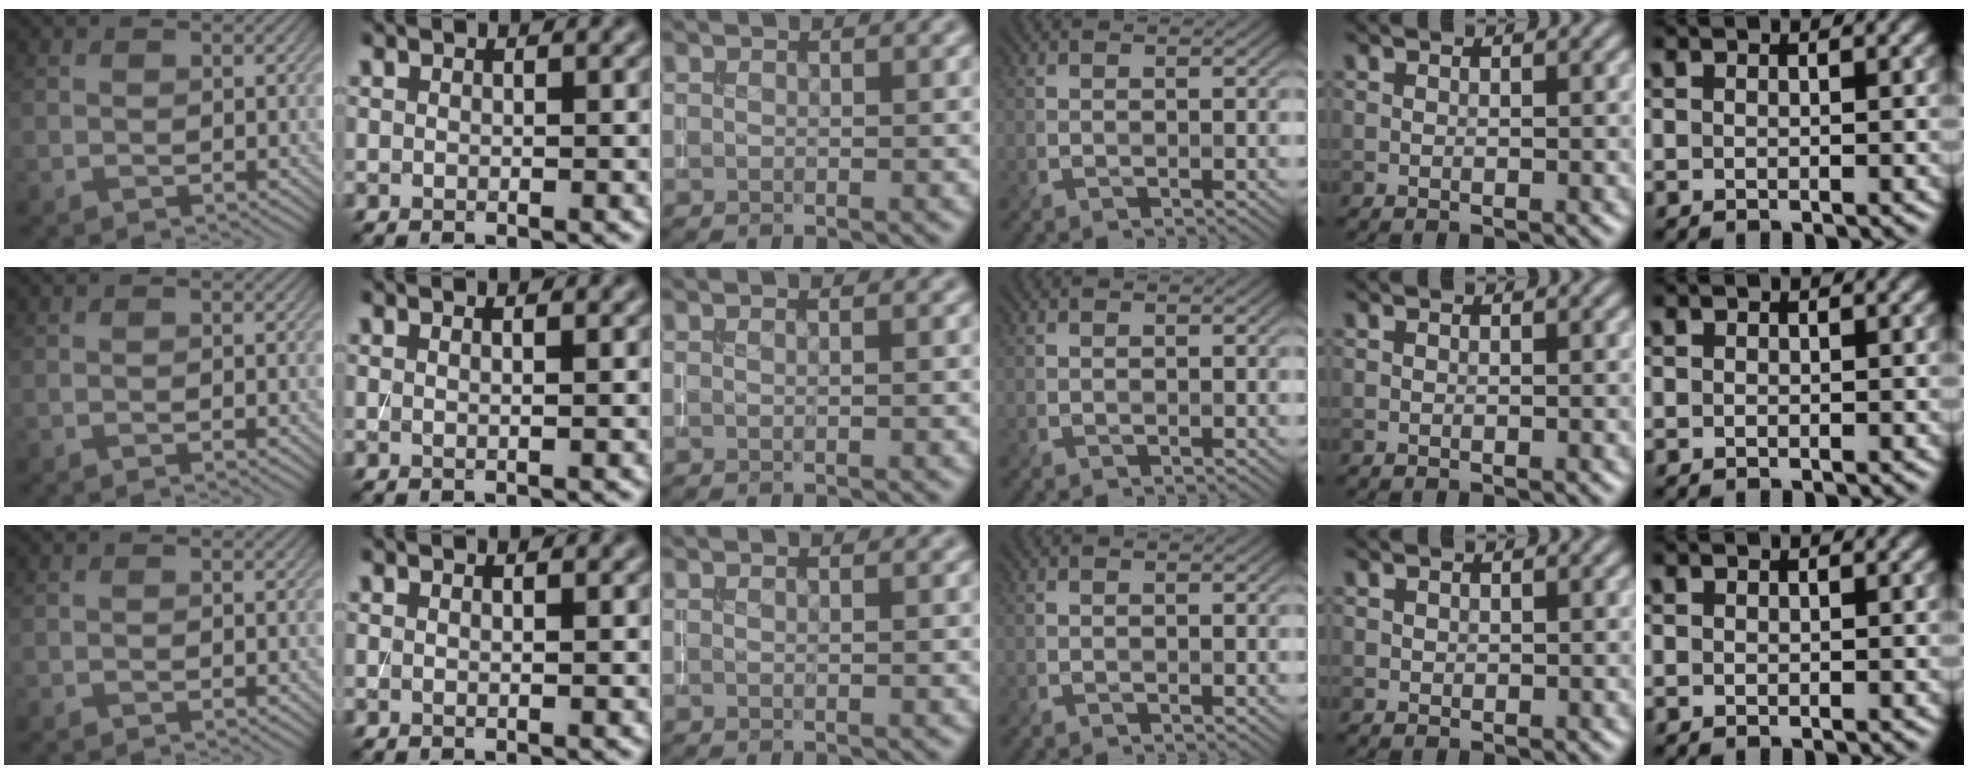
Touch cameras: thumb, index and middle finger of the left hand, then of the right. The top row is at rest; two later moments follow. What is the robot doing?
{"motion": "insert", "object": "drawer"}